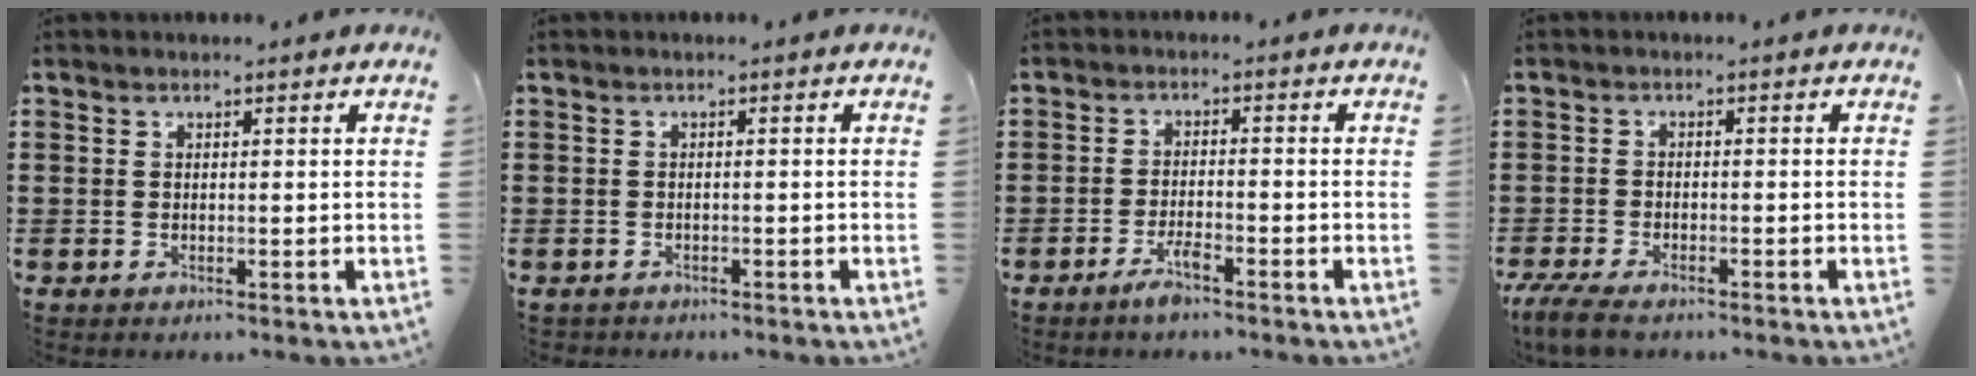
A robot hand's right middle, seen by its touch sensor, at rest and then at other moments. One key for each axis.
{"total": 0.6, "fx": -0.6, "fy": 0.1, "fz": -0.1, "tx": -0.001, "ty": 0.001, "tz": -0.013}
{"total": 3.3, "fx": -2.2, "fy": 0.5, "fz": 2.3, "tx": -0.047, "ty": 0.000, "tz": -0.041}
{"total": 3.4, "fx": -2.8, "fy": 0.6, "fz": 1.7, "tx": -0.058, "ty": -0.011, "tz": -0.063}